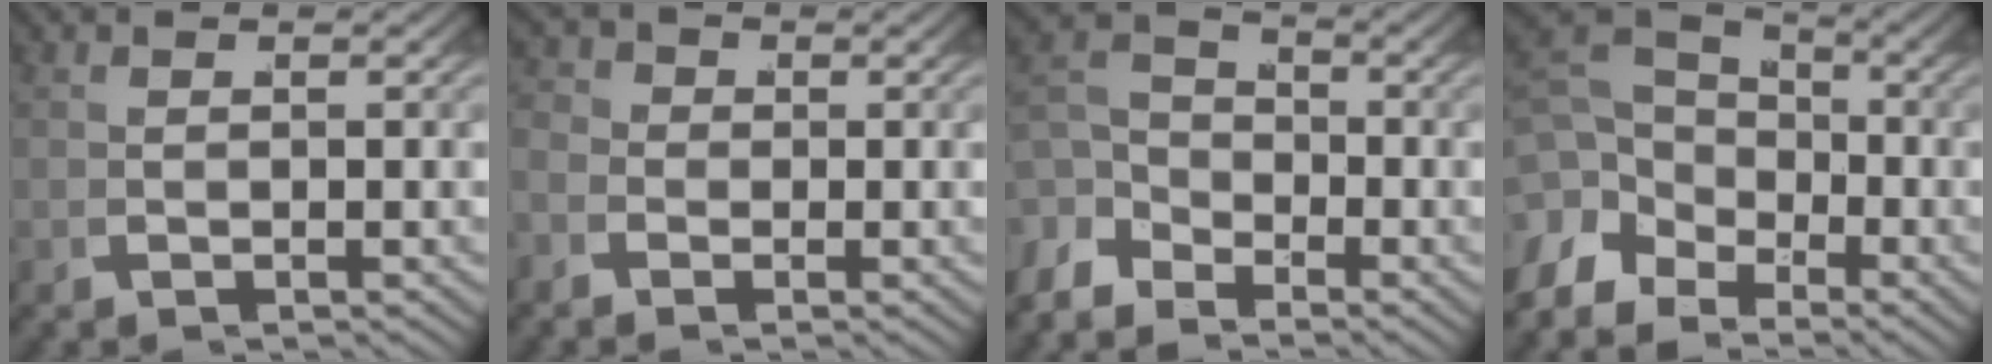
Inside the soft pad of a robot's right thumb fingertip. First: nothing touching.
{"total": 2.5, "force": [-0.4, 2.3, 0.9], "torque": [-0.016, -0.004, -0.016]}
{"total": 3.9, "force": [-0.9, 2.9, 2.5], "torque": [-0.036, -0.009, -0.020]}
{"total": 6.1, "force": [-0.6, 4.4, 4.2], "torque": [-0.066, -0.010, -0.009]}